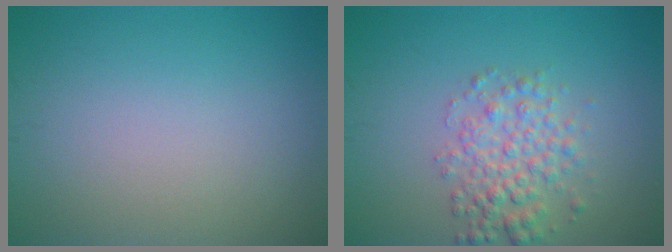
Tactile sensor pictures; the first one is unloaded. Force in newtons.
{"total": 3.7, "press": 3.7, "slide": 0.1}